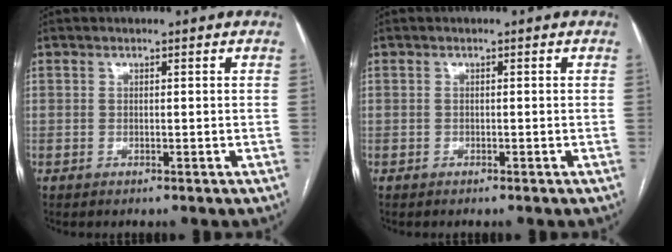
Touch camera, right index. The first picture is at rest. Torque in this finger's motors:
{"motor_torque": [-0.08, 0.01, -0.02, 0.00]}